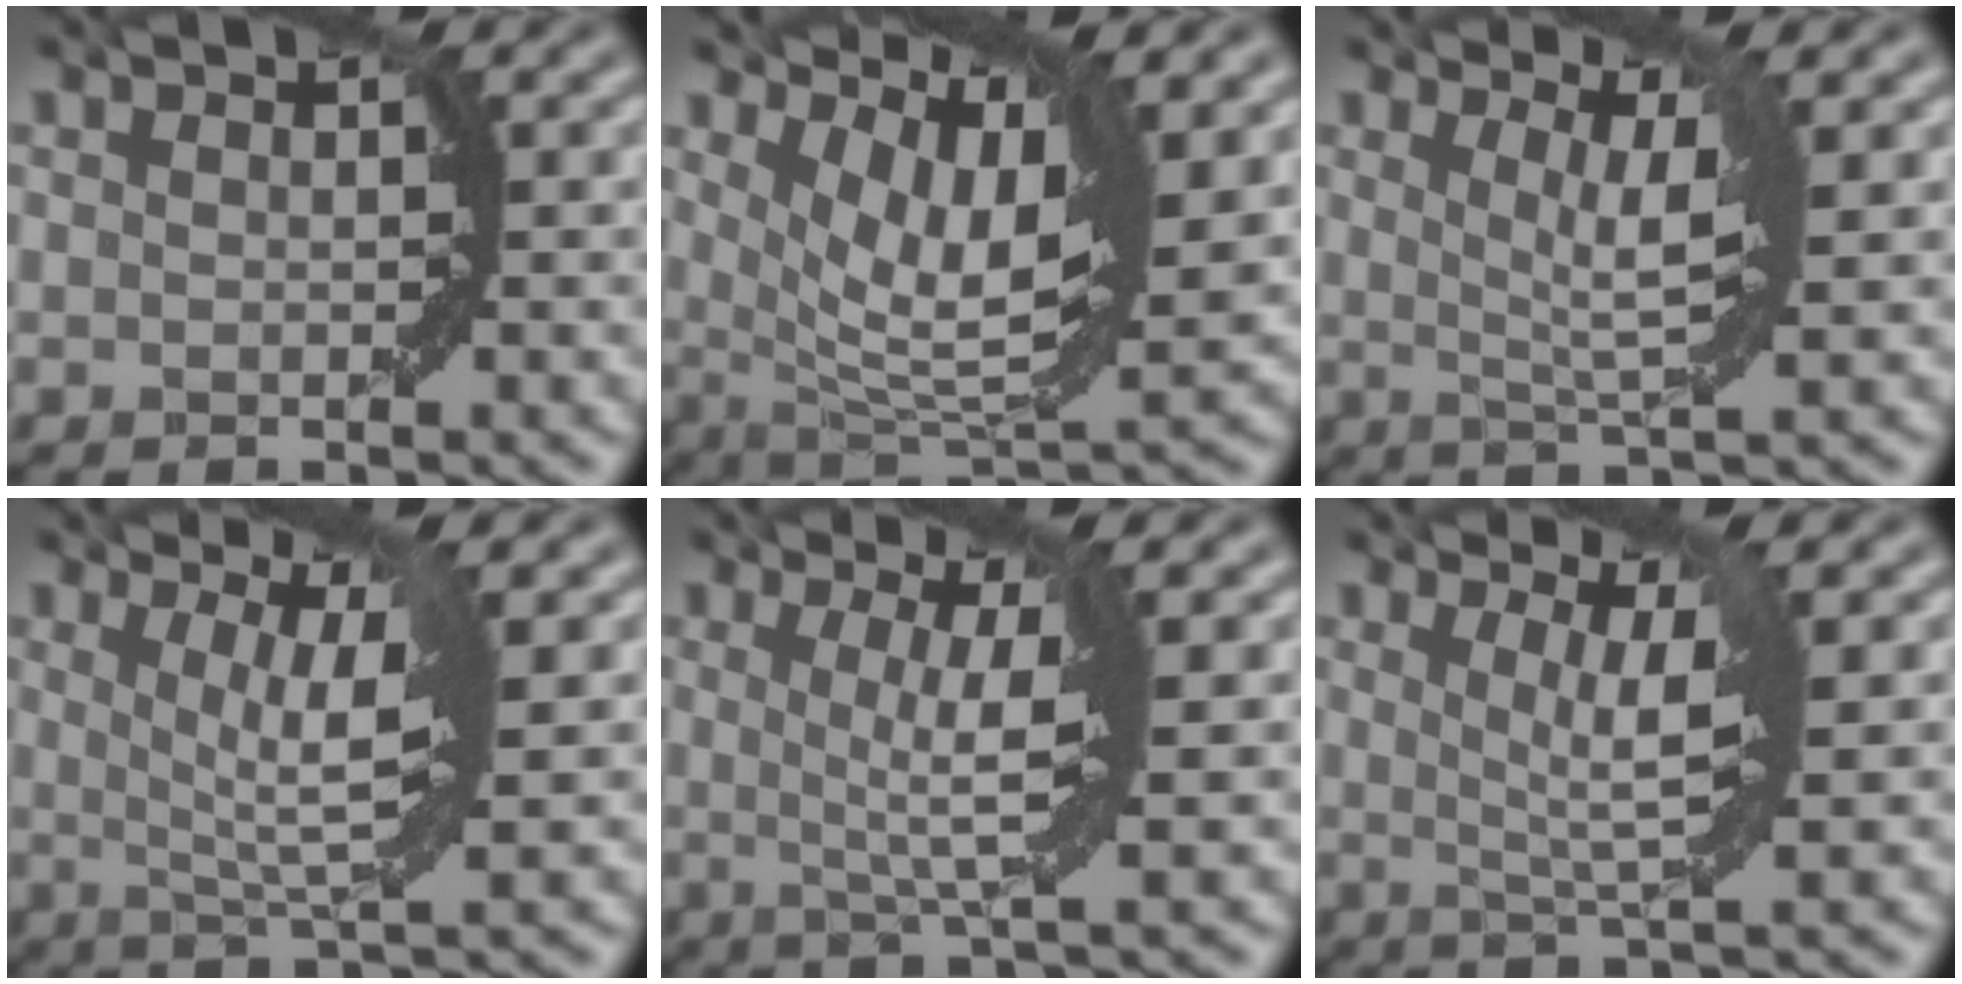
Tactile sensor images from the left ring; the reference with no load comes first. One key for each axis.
{"total": 7.2, "fx": 3.1, "fy": 2.3, "fz": 6.1, "tx": -0.119, "ty": 0.001, "tz": 0.063}
{"total": 3.5, "fx": 0.7, "fy": 0.4, "fz": 3.4, "tx": -0.063, "ty": 0.001, "tz": 0.020}
{"total": 4.8, "fx": 0.5, "fy": 0.8, "fz": 4.7, "tx": -0.089, "ty": -0.002, "tz": 0.017}
{"total": 4.5, "fx": 0.2, "fy": 0.4, "fz": 4.5, "tx": -0.083, "ty": 0.002, "tz": 0.009}
{"total": 3.7, "fx": 0.4, "fy": 0.5, "fz": 3.6, "tx": -0.071, "ty": 0.000, "tz": 0.017}